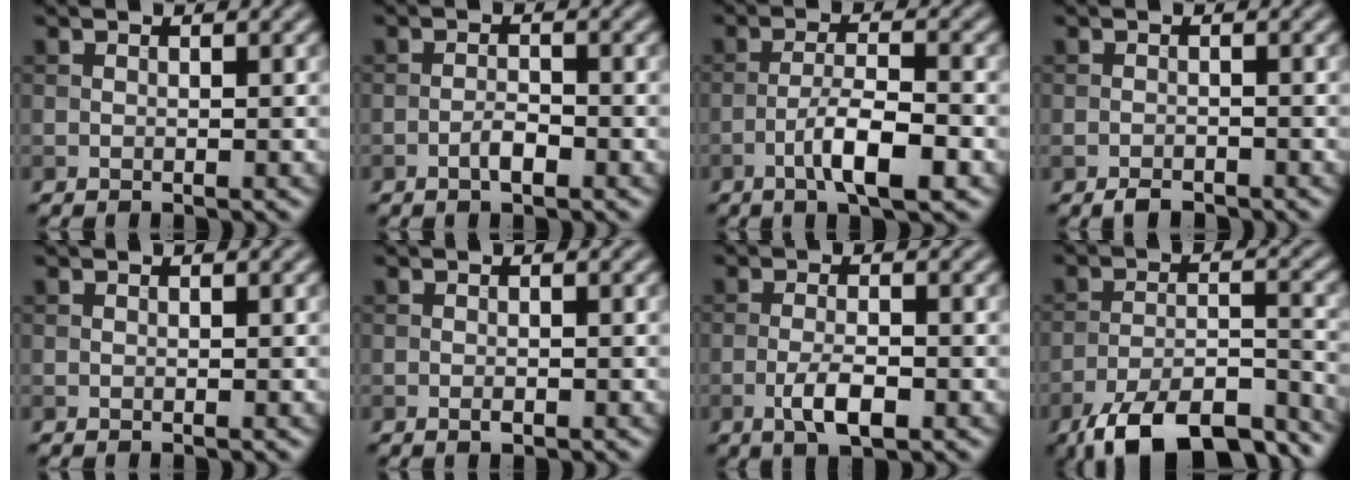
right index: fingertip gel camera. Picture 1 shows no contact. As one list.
[{"total": 1.7, "force": [-0.9, 0.5, 1.3], "torque": [-0.025, 0.002, -0.020]}, {"total": 5.3, "force": [-2.5, 1.2, 4.5], "torque": [-0.079, 0.006, -0.047]}, {"total": 1.6, "force": [-1.3, 0.6, 0.7], "torque": [-0.011, -0.001, -0.026]}, {"total": 0.0}, {"total": 0.7, "force": [-0.4, 0.2, 0.5], "torque": [-0.010, -0.001, -0.006]}, {"total": 3.3, "force": [-1.5, 1.0, 2.8], "torque": [-0.057, 0.000, -0.029]}, {"total": 12.2, "force": [-9.9, 3.6, 6.2], "torque": [-0.110, -0.014, -0.158]}]